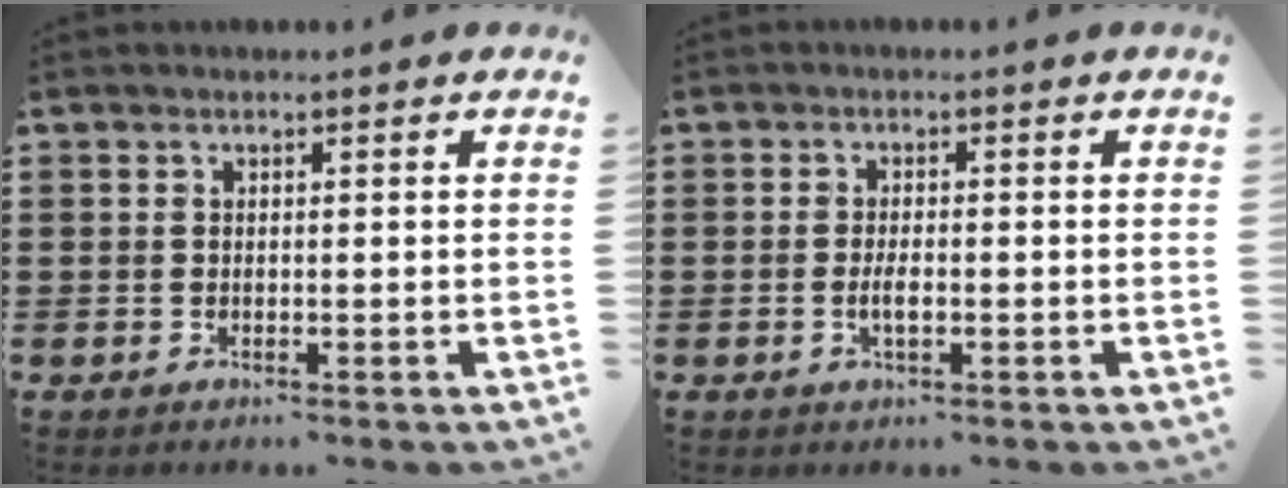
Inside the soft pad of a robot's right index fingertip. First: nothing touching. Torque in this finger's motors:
{"motor_torque": [1.42, 0.72, 0.09, 0.07]}